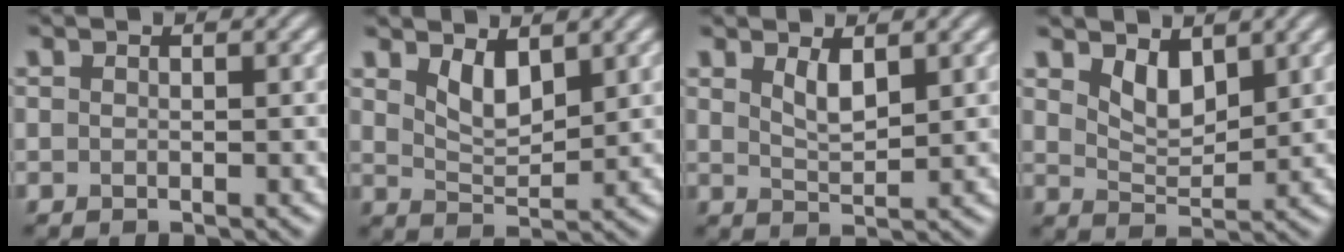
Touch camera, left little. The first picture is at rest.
{"total": 2.9, "force": [1.7, 1.2, 2.0], "torque": [-0.042, -0.010, 0.036]}
{"total": 2.2, "force": [1.3, 0.7, 1.6], "torque": [-0.033, -0.005, 0.028]}
{"total": 2.9, "force": [1.8, 1.4, 1.7], "torque": [-0.038, -0.011, 0.035]}